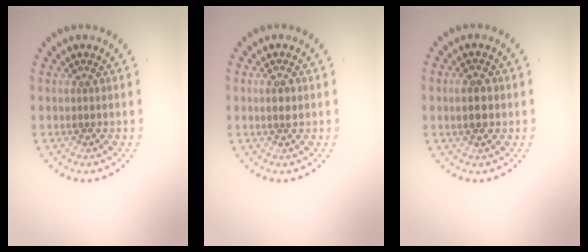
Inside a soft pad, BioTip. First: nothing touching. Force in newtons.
{"total": 1.0, "press": 1.0, "slide": 0.1}
{"total": 3.0, "press": 3.0, "slide": 0.2}